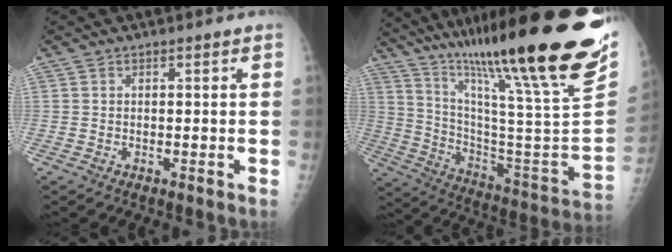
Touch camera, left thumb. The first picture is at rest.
{"total": 36.3, "force": [26.3, 3.5, 24.8], "torque": [-0.350, -0.125, 0.399]}